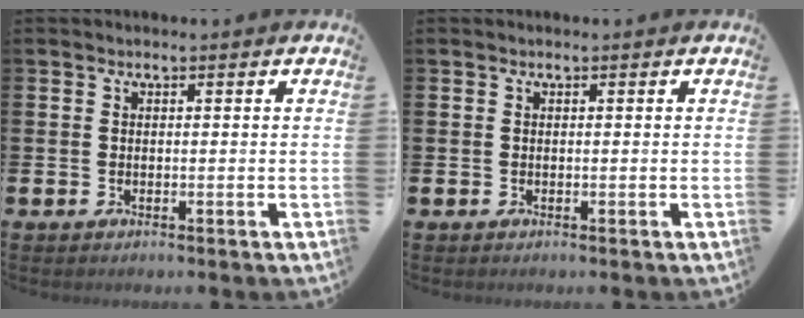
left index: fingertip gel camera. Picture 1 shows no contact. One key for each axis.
{"total": 0.0}